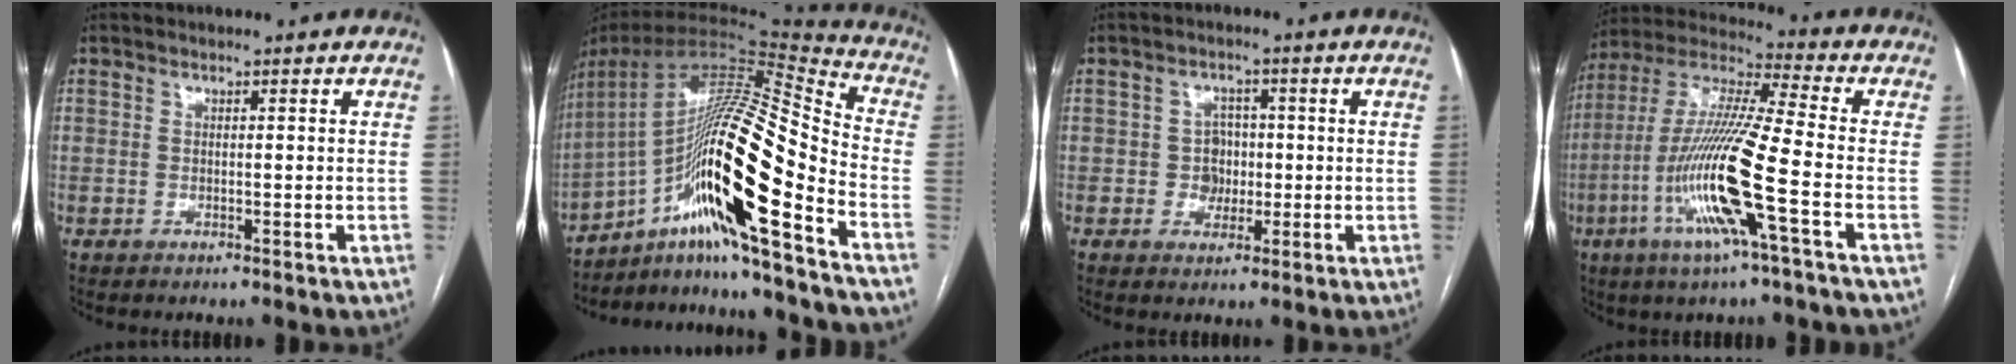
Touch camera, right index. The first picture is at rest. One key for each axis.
{"total": 22.4, "fx": -11.0, "fy": 0.8, "fz": 19.5, "tx": -0.348, "ty": 0.008, "tz": -0.193}
{"total": 3.6, "fx": -0.3, "fy": 3.4, "fz": 1.2, "tx": -0.012, "ty": 0.013, "tz": 0.003}
{"total": 16.7, "fx": -5.6, "fy": 0.0, "fz": 15.8, "tx": -0.329, "ty": -0.010, "tz": -0.112}